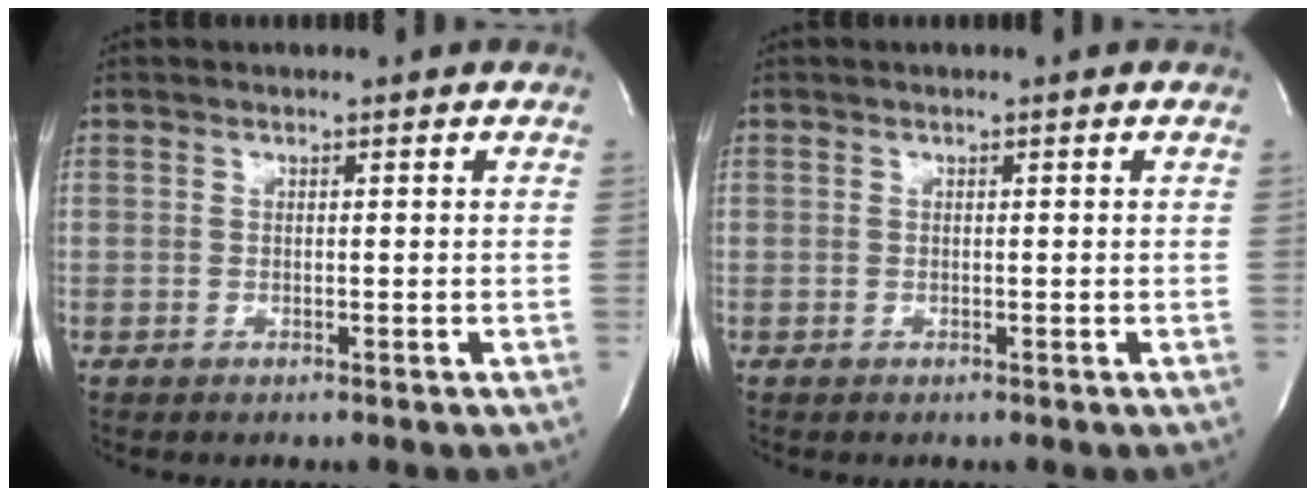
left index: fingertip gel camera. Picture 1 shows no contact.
{"total": 0.0}